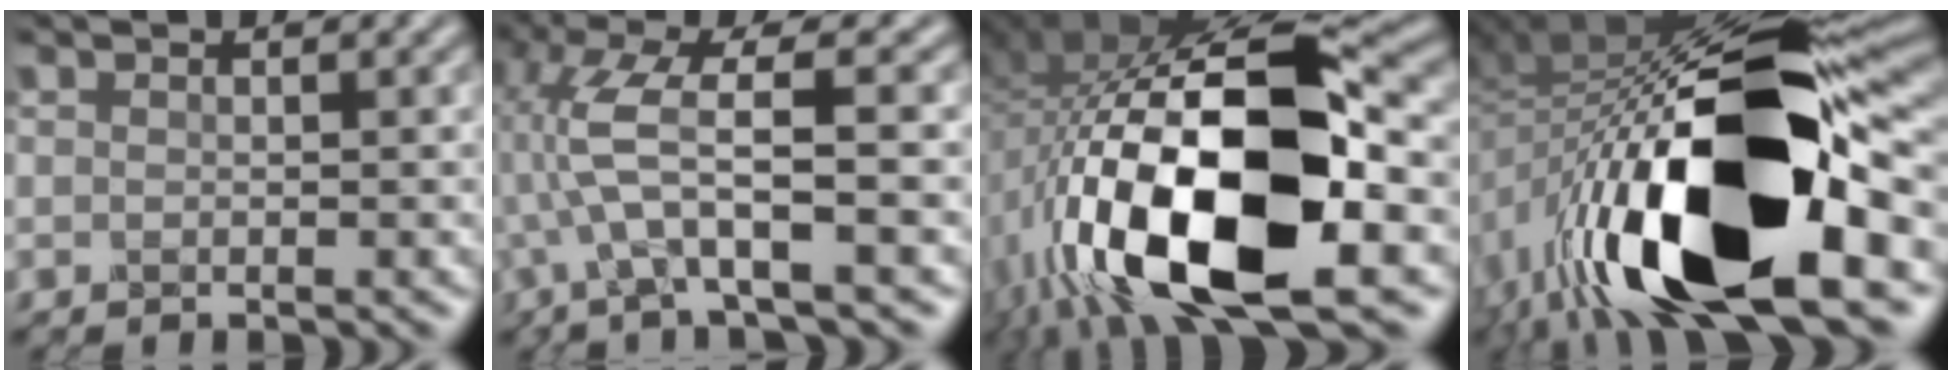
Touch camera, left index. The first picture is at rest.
{"total": 6.8, "force": [-0.7, 1.2, 6.7], "torque": [-0.154, 0.016, -0.017]}
{"total": 17.7, "force": [-5.0, 7.7, 15.2], "torque": [-0.300, -0.004, -0.078]}
{"total": 18.7, "force": [-6.4, 7.9, 15.7], "torque": [-0.290, -0.014, -0.101]}